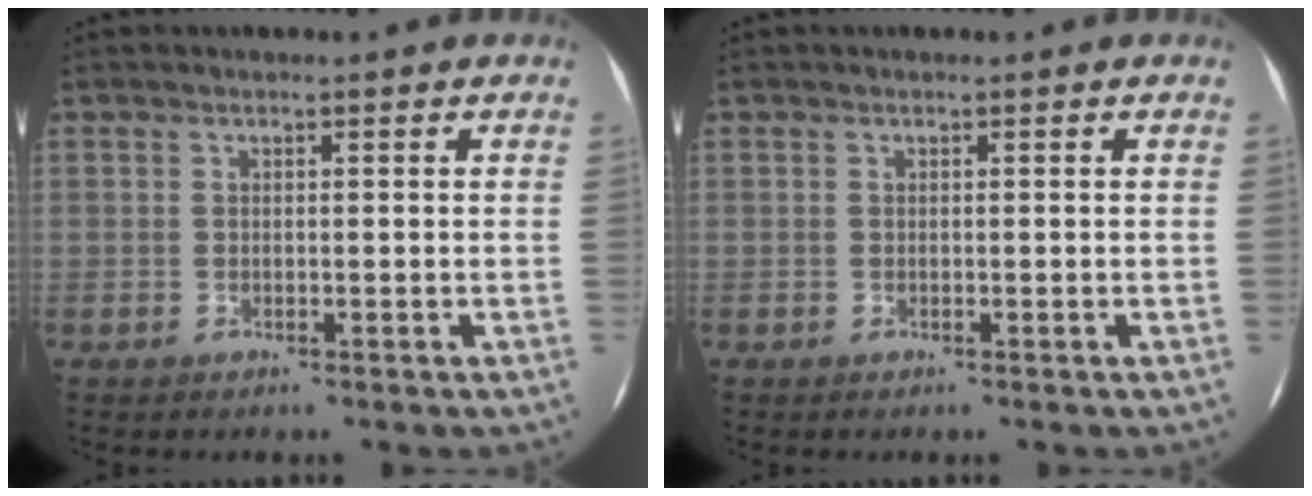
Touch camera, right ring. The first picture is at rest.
{"total": 0.0}